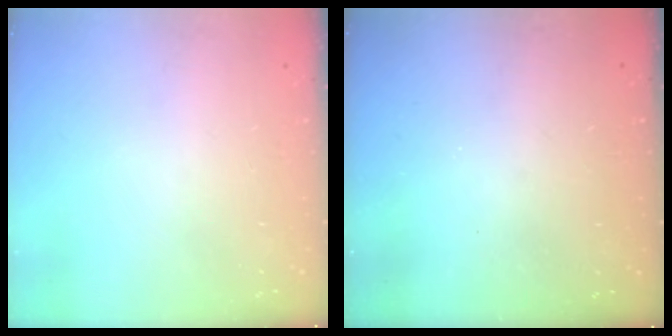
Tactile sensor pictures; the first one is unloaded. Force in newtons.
{"total": 3.0, "press": 3.0, "slide": 0.1}